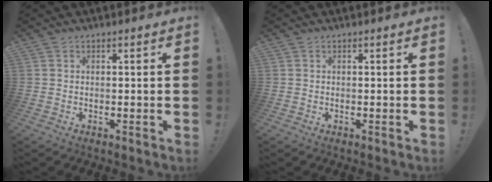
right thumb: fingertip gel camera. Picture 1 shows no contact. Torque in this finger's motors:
{"motor_torque": [0.00, 0.00, 0.07, -0.07, 0.06]}